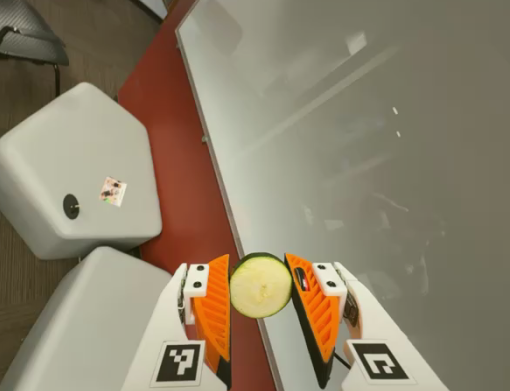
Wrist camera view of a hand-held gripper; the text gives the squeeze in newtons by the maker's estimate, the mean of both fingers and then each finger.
{"total": 9.4, "left": 9.9, "right": 9.0}